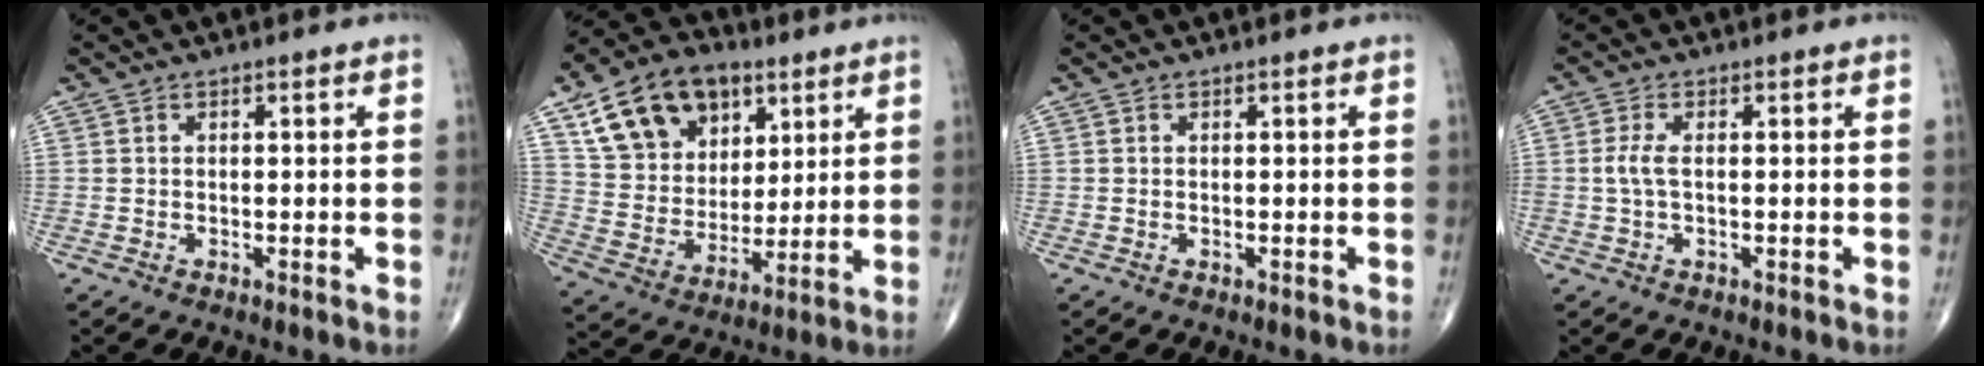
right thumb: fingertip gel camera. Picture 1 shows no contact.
{"total": 18.7, "force": [9.1, 12.9, 10.0], "torque": [-0.143, -0.018, 0.165]}
{"total": 0.0}
{"total": 2.8, "force": [-0.1, 1.1, 2.6], "torque": [-0.067, 0.001, -0.004]}